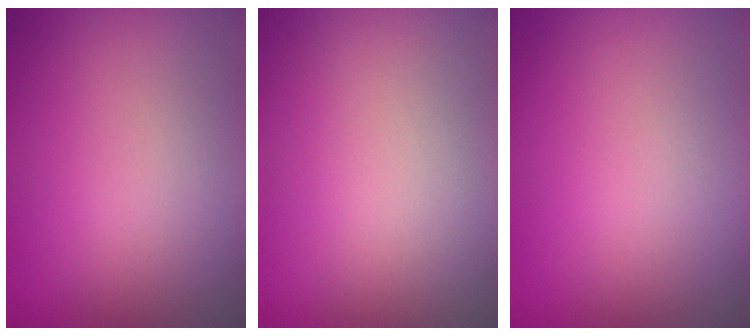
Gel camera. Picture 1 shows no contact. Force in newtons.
{"total": 0.0}
{"total": 0.0}